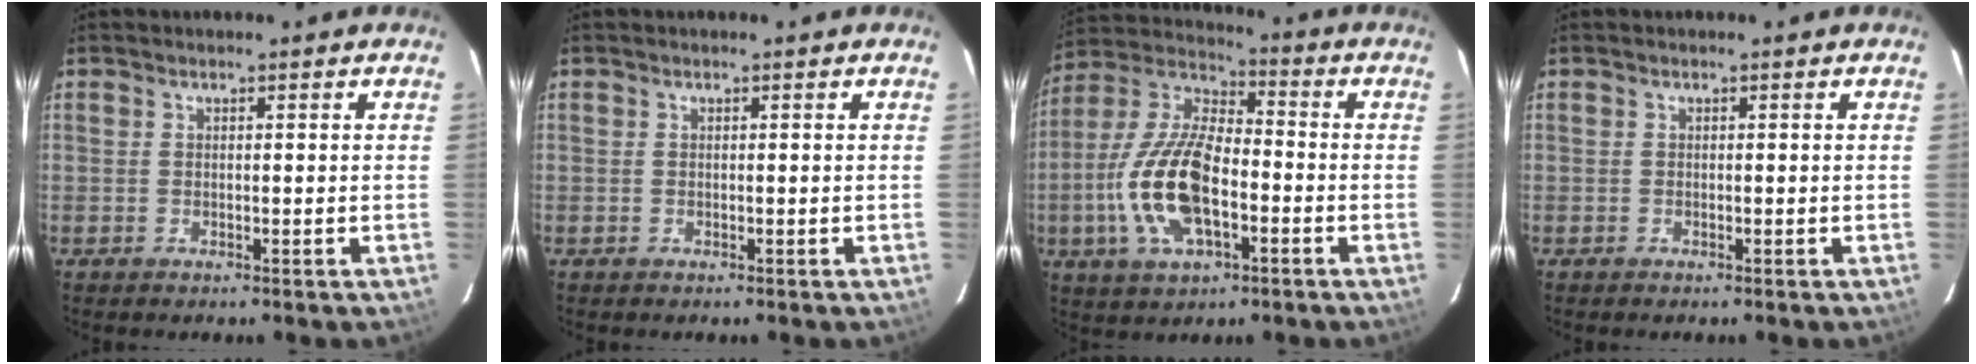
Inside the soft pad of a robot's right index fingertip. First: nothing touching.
{"total": 0.0}
{"total": 17.0, "force": [-4.6, 7.6, 14.5], "torque": [-0.308, -0.001, -0.089]}
{"total": 0.0}